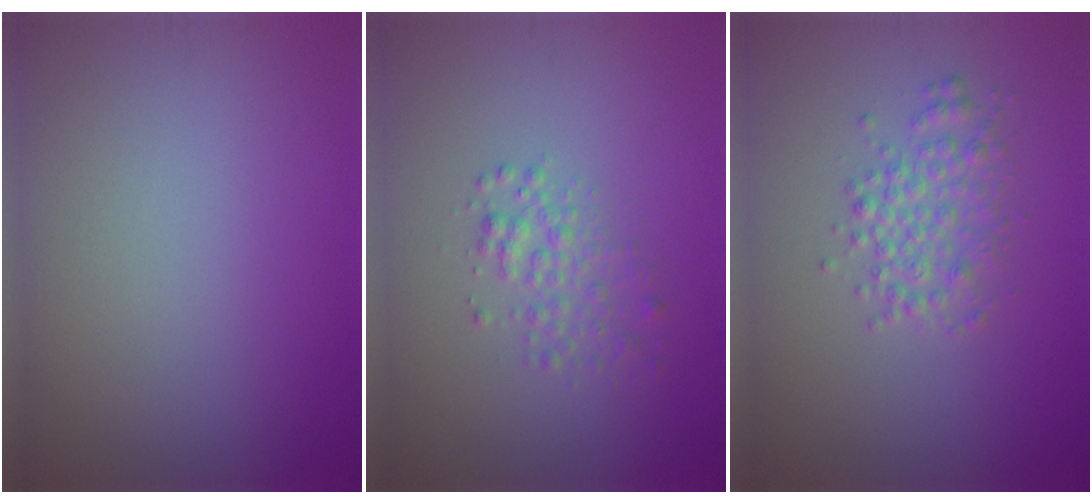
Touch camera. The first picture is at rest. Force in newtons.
{"total": 2.1, "press": 2.1, "slide": 0.1}
{"total": 2.8, "press": 2.8, "slide": 0.0}